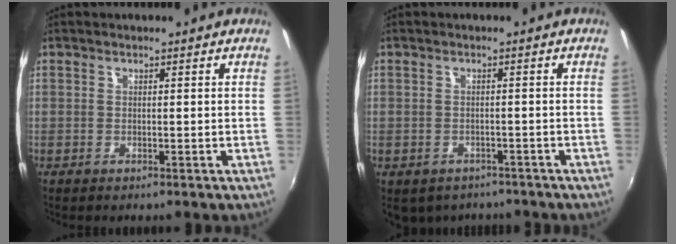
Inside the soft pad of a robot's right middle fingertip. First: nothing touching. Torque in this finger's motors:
{"motor_torque": [0.99, -1.14, 0.13, 0.10]}